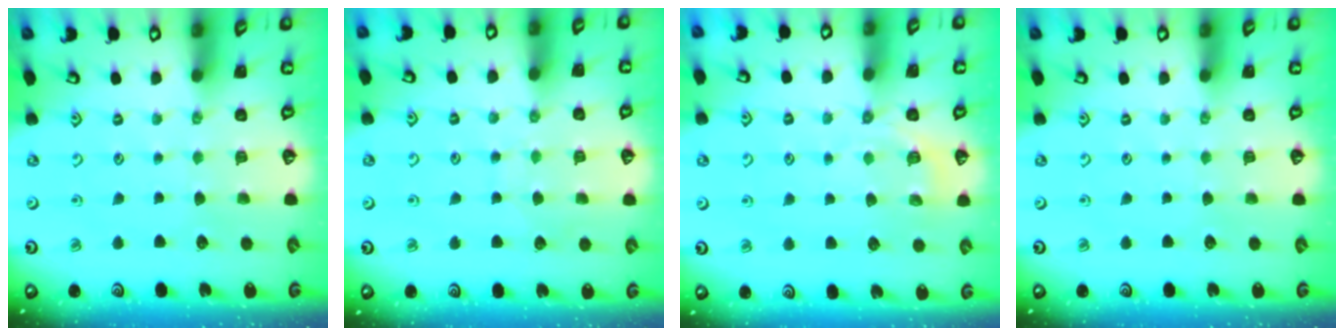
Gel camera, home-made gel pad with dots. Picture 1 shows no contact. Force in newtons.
{"total": 4.9, "press": 4.9, "slide": 0.5}
{"total": 5.7, "press": 5.3, "slide": 1.9}
{"total": 0.0}